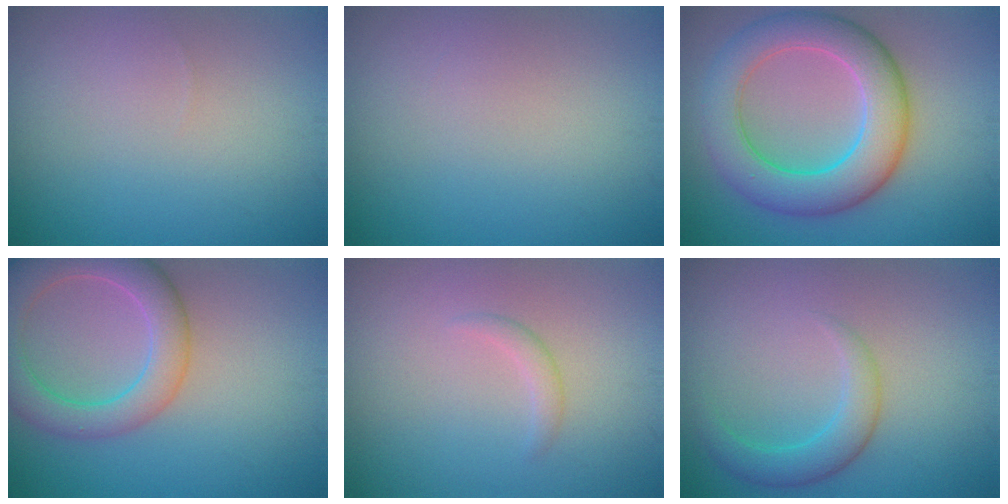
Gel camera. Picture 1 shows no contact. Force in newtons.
{"total": 0.0}
{"total": 7.9, "press": 7.9, "slide": 0.1}
{"total": 6.5, "press": 6.5, "slide": 0.5}
{"total": 0.9, "press": 0.9, "slide": 0.0}
{"total": 2.8, "press": 2.8, "slide": 0.1}